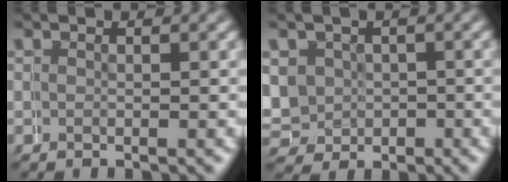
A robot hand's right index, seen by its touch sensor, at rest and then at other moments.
{"total": 5.9, "force": [0.4, 5.9, 0.0], "torque": [-0.011, -0.017, 0.003]}